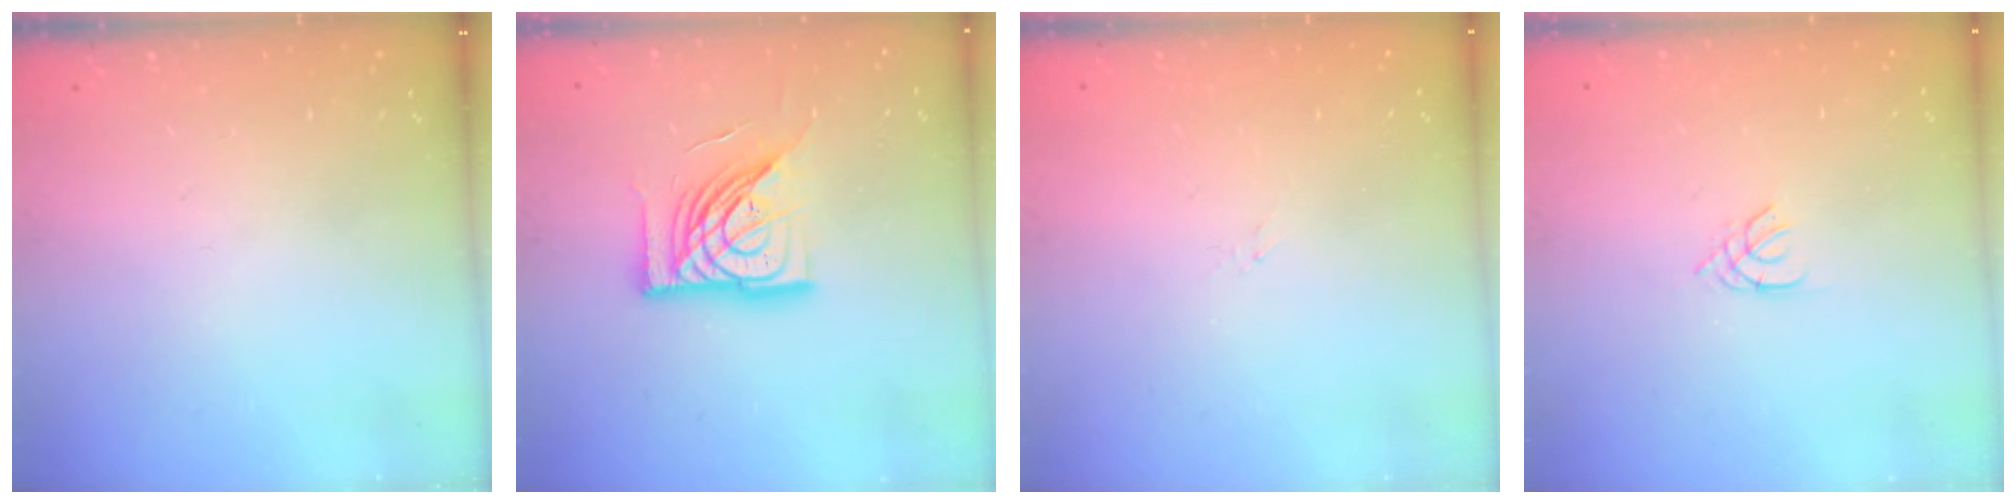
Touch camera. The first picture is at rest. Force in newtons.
{"total": 16.5, "press": 16.3, "slide": 2.1}
{"total": 1.5, "press": 1.4, "slide": 0.3}
{"total": 1.4, "press": 1.4, "slide": 0.3}